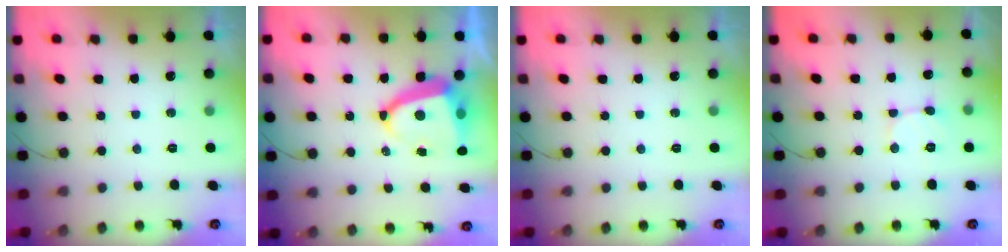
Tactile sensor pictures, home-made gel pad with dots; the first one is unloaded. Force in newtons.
{"total": 9.3, "press": 9.2, "slide": 0.9}
{"total": 0.0}
{"total": 5.5, "press": 5.5, "slide": 0.4}